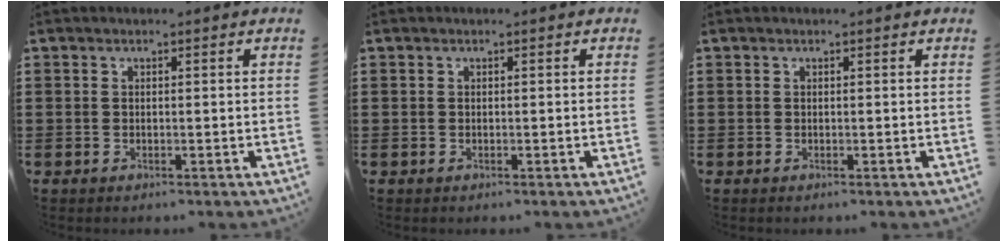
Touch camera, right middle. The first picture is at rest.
{"total": 0.0}
{"total": 0.0}